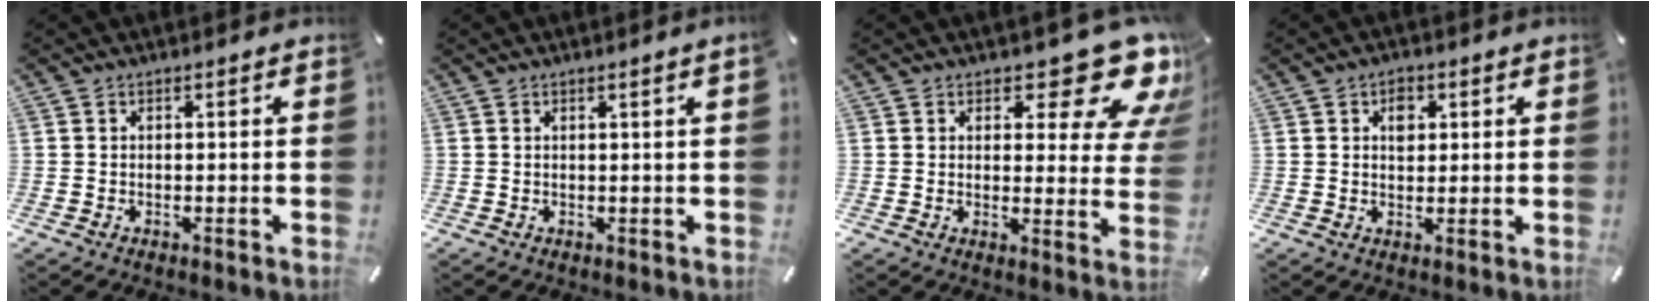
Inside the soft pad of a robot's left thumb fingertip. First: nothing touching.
{"total": 1.3, "force": [0.6, -0.1, 1.1], "torque": [-0.020, -0.002, 0.010]}
{"total": 13.5, "force": [8.5, 5.9, 8.6], "torque": [-0.097, -0.066, 0.141]}
{"total": 3.4, "force": [1.1, 2.6, 1.9], "torque": [-0.019, -0.003, 0.013]}